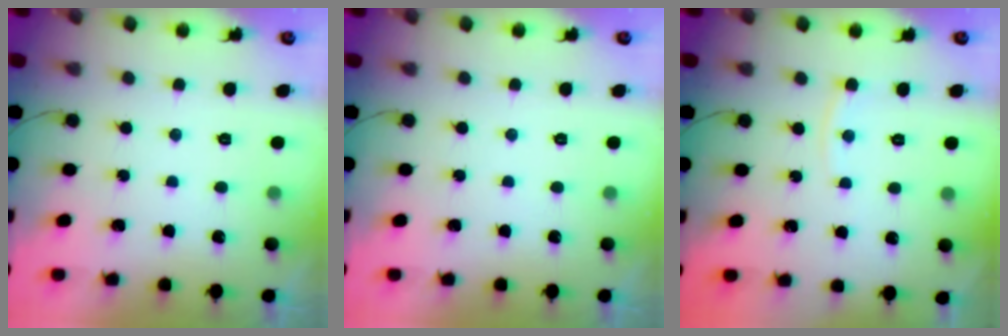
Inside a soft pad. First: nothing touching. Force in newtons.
{"total": 0.0}
{"total": 3.0, "press": 3.0, "slide": 0.4}